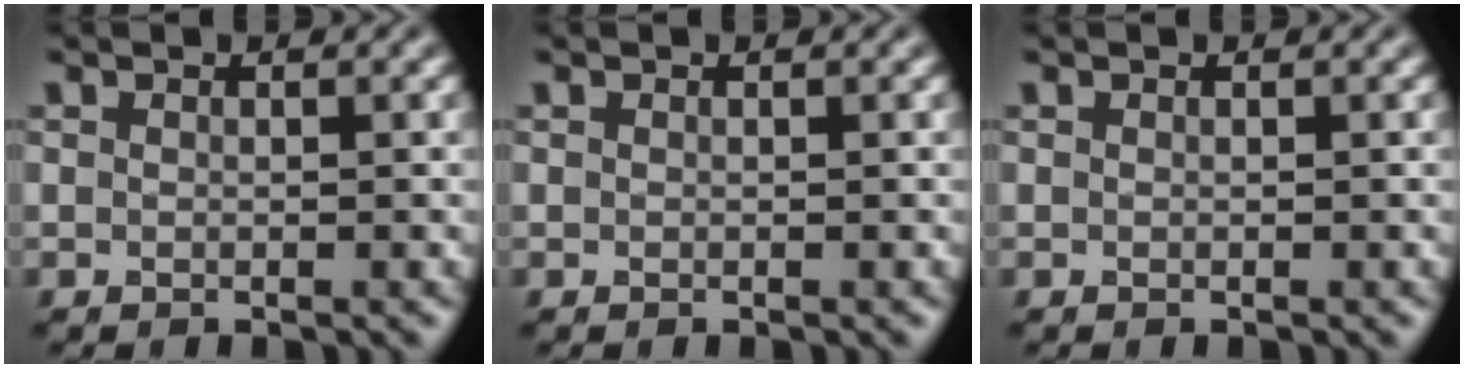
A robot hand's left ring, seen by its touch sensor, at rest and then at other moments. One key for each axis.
{"total": 0.0}
{"total": 0.0}